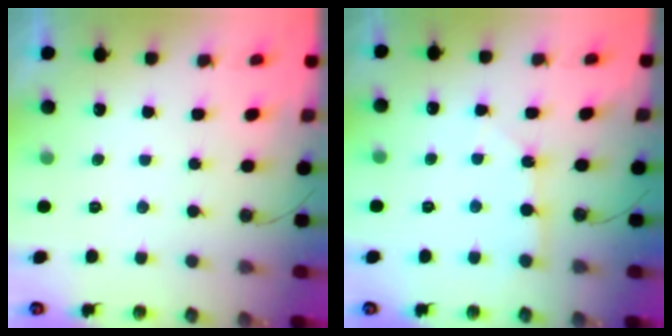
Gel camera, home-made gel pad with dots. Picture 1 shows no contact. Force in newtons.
{"total": 2.2, "press": 2.2, "slide": 0.3}